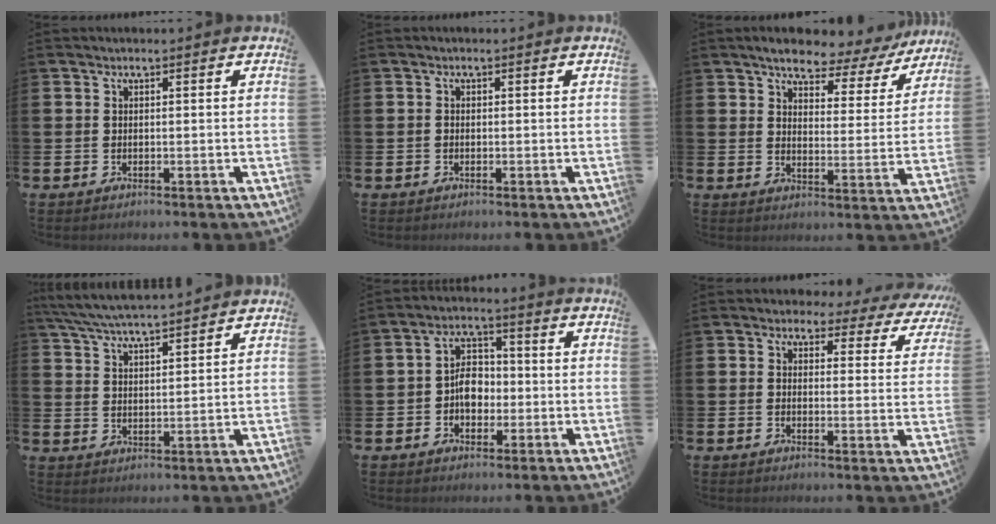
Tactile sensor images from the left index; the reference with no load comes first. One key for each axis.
{"total": 0.6, "fx": -0.3, "fy": 0.4, "fz": 0.2, "tx": -0.012, "ty": 0.006, "tz": -0.005}
{"total": 5.4, "fx": 5.0, "fy": 1.3, "fz": 1.5, "tx": -0.045, "ty": -0.041, "tz": 0.078}
{"total": 5.9, "fx": 5.8, "fy": 0.2, "fz": 1.2, "tx": -0.045, "ty": -0.032, "tz": 0.103}
{"total": 4.8, "fx": -0.8, "fy": 3.4, "fz": 3.3, "tx": -0.057, "ty": 0.011, "tz": -0.019}
{"total": 2.5, "fx": 1.8, "fy": 1.7, "fz": 0.3, "tx": -0.012, "ty": -0.017, "tz": 0.023}